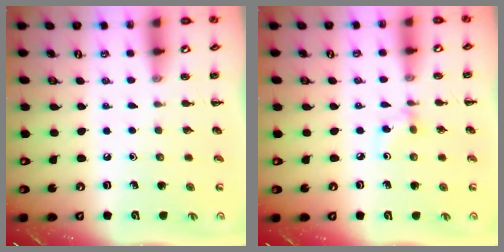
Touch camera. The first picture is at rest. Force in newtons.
{"total": 2.9, "press": 2.8, "slide": 0.7}